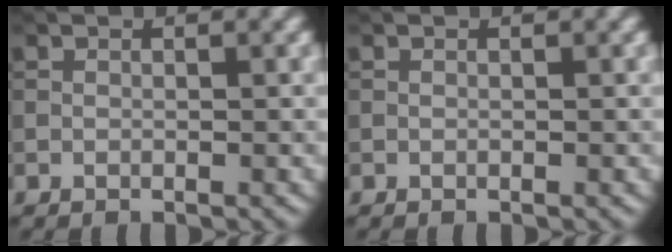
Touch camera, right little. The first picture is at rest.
{"total": 0.0}